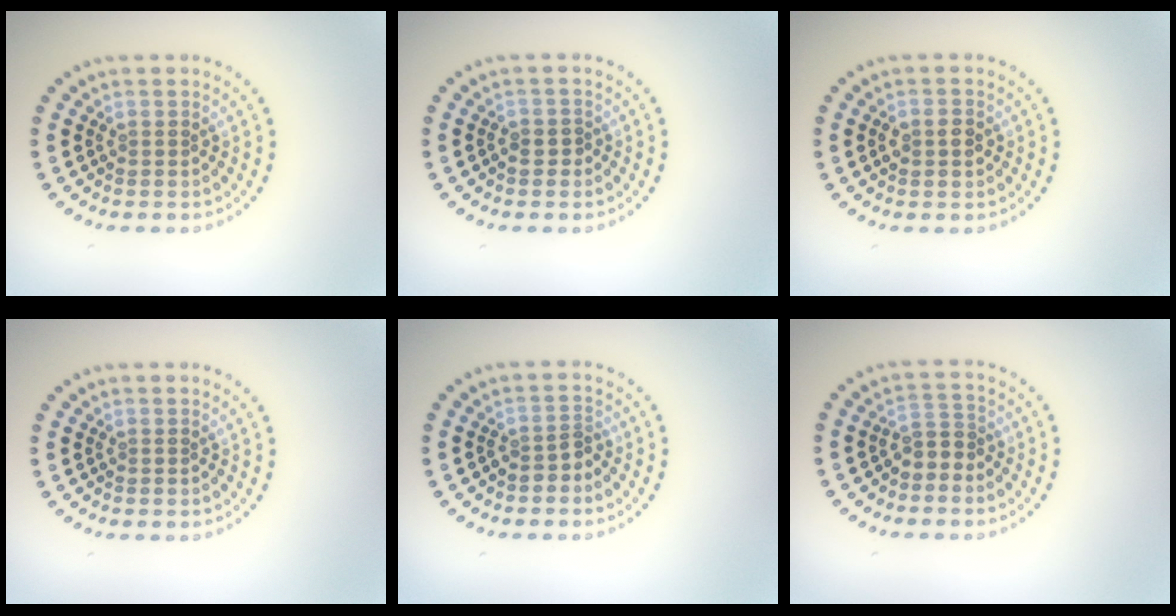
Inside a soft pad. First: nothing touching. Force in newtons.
{"total": 1.1, "press": 0.9, "slide": 0.7}
{"total": 1.9, "press": 1.9, "slide": 0.2}
{"total": 0.0}
{"total": 1.4, "press": 1.0, "slide": 0.9}
{"total": 1.8, "press": 1.5, "slide": 1.0}